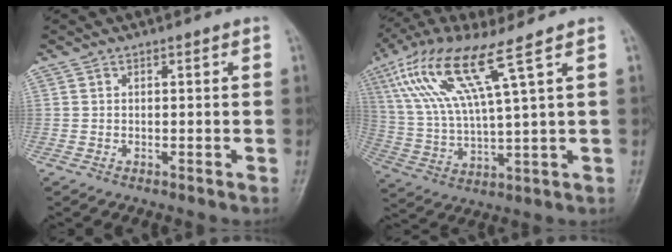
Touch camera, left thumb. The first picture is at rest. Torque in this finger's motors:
{"motor_torque": [0.22, 0.82, 1.58, -1.20, 0.63]}